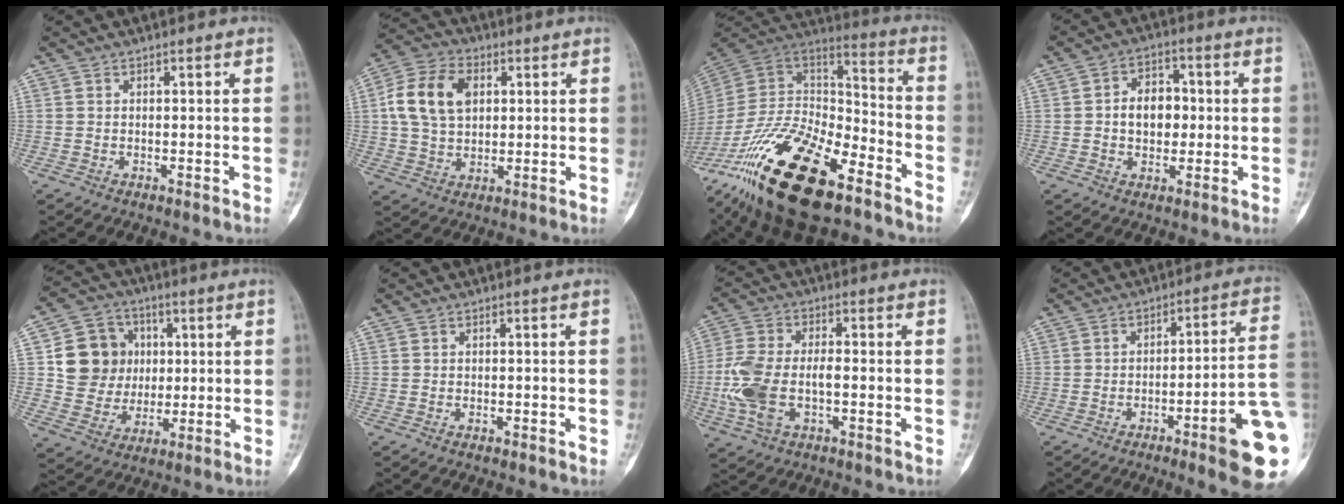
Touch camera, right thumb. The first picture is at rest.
{"total": 12.7, "force": [2.6, 8.8, 8.7], "torque": [-0.147, 0.011, 0.043]}
{"total": 30.0, "force": [-18.7, 12.0, 20.2], "torque": [-0.387, 0.047, -0.329]}
{"total": 8.0, "force": [0.0, 5.8, 5.6], "torque": [-0.056, 0.017, -0.004]}
{"total": 13.0, "force": [2.3, 11.8, 4.9], "torque": [-0.039, 0.006, 0.046]}
{"total": 0.6, "force": [-0.5, 0.3, 0.2], "torque": [-0.003, 0.005, -0.009]}
{"total": 11.3, "force": [-2.5, 5.9, 9.3], "torque": [-0.209, 0.019, -0.050]}
{"total": 16.5, "force": [-5.8, 1.9, 15.3], "torque": [-0.144, 0.031, -0.080]}